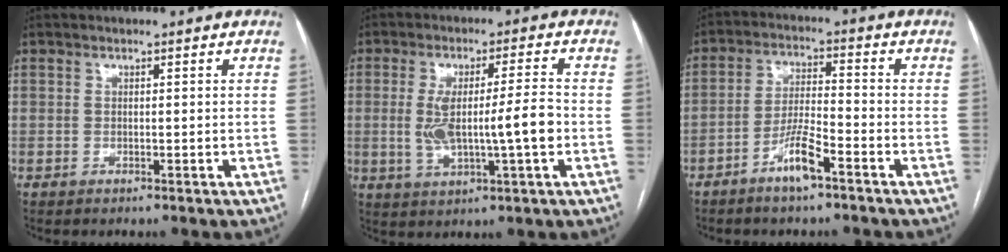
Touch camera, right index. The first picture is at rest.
{"total": 9.5, "force": [-1.0, 1.0, 9.4], "torque": [-0.176, 0.009, -0.012]}
{"total": 6.4, "force": [-4.0, 0.7, 4.9], "torque": [-0.101, 0.001, -0.076]}